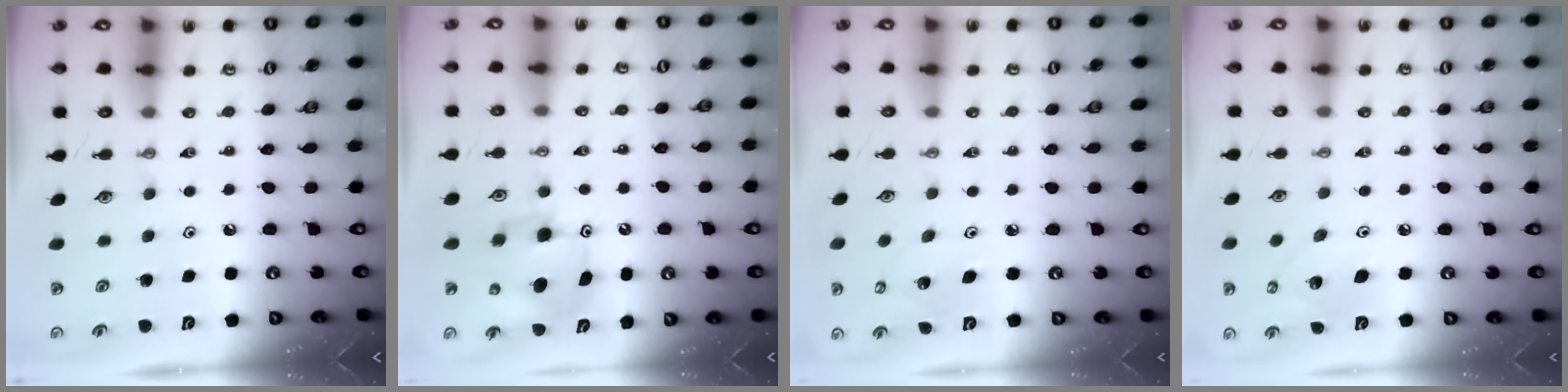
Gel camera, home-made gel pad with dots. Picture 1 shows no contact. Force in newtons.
{"total": 7.9, "press": 7.9, "slide": 0.2}
{"total": 4.5, "press": 4.5, "slide": 0.4}
{"total": 7.2, "press": 6.9, "slide": 1.9}